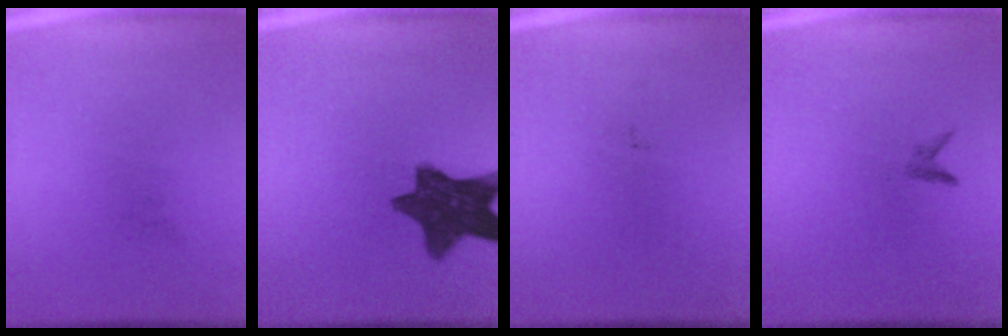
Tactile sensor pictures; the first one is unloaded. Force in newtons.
{"total": 11.3}
{"total": 0.0}
{"total": 0.8}